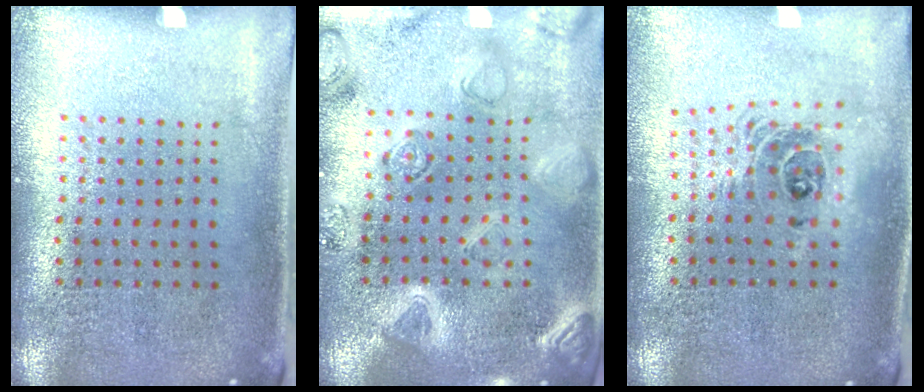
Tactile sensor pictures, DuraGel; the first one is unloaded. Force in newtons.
{"total": 3.0, "press": 2.9, "slide": 0.8}
{"total": 1.7, "press": 1.4, "slide": 0.9}